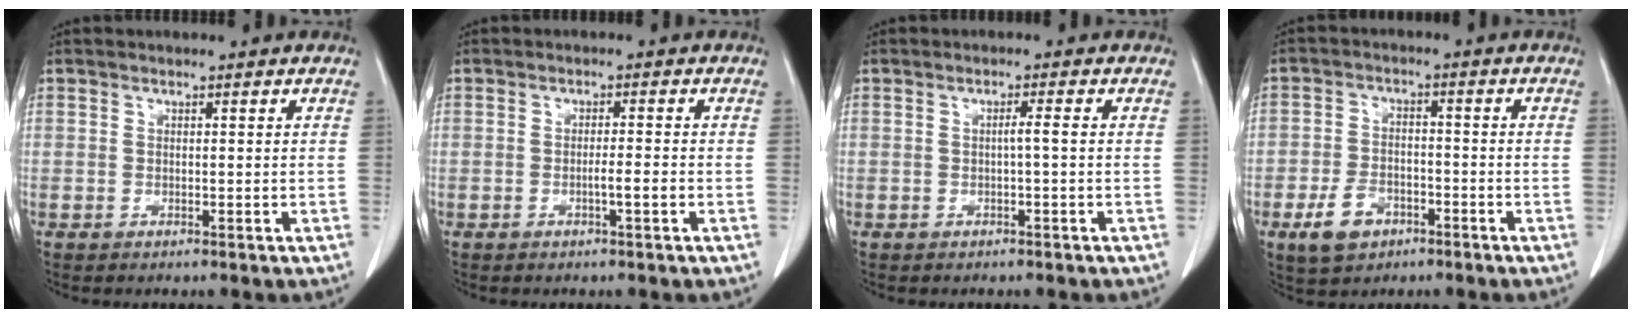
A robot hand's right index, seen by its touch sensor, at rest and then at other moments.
{"total": 2.1, "force": [-0.8, -0.1, 2.0], "torque": [-0.035, 0.000, -0.014]}
{"total": 1.4, "force": [-0.2, -0.3, 1.3], "torque": [-0.022, 0.002, -0.004]}
{"total": 6.4, "force": [-3.3, 4.1, 3.5], "torque": [-0.073, 0.005, -0.050]}